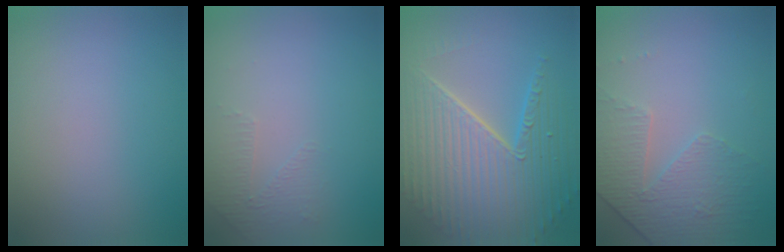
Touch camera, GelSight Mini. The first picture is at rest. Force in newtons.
{"total": 1.1, "press": 0.6, "slide": 1.0}
{"total": 10.1, "press": 6.5, "slide": 7.7}
{"total": 4.7, "press": 3.2, "slide": 3.4}